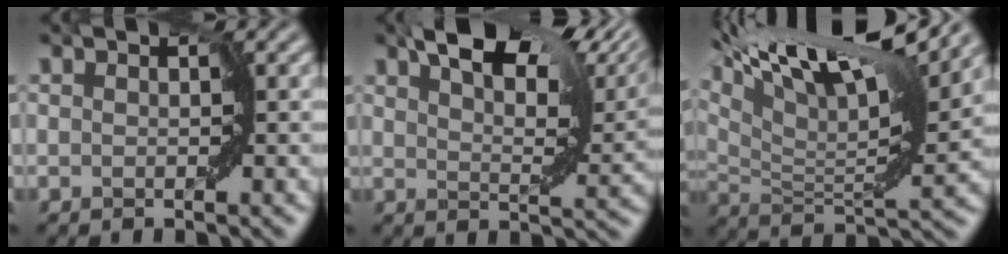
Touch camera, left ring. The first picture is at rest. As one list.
[{"total": 10.8, "force": [7.2, 3.7, 7.2], "torque": [-0.118, 0.015, 0.122]}, {"total": 13.4, "force": [9.5, 2.8, 9.1], "torque": [-0.172, 0.006, 0.176]}]